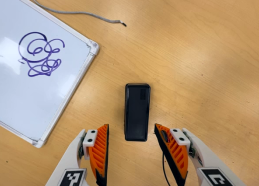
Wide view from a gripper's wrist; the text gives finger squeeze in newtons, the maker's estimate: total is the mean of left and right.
{"total": 0.0}